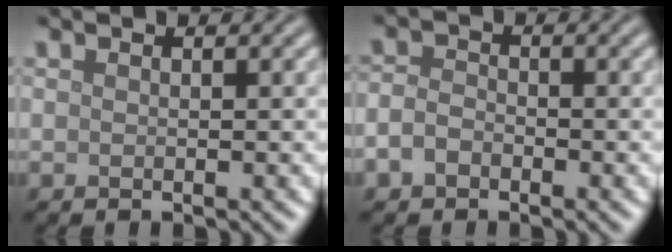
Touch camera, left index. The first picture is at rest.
{"total": 1.9, "force": [-1.0, 1.4, 0.9], "torque": [-0.018, 0.002, -0.026]}